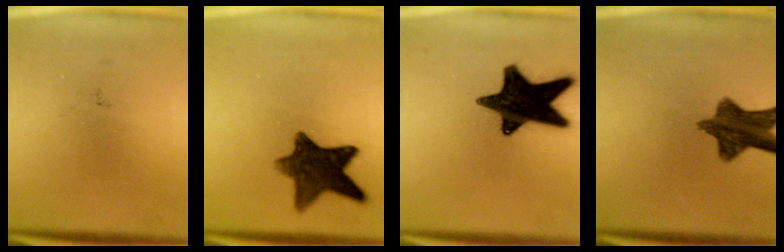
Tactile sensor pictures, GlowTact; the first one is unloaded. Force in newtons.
{"total": 10.8}
{"total": 17.7}
{"total": 10.3}